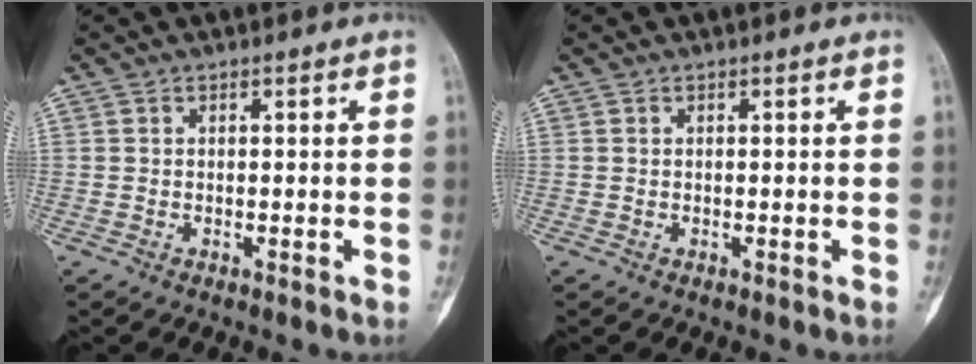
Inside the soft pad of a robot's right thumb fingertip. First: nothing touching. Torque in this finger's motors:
{"motor_torque": [0.21, 0.00, -0.11, 0.02, 0.07]}